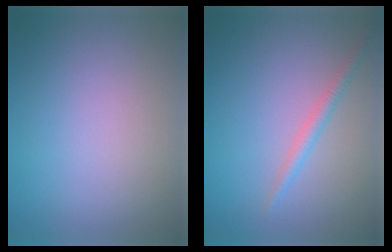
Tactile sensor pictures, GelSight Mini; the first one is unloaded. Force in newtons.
{"total": 1.5, "press": 1.5, "slide": 0.1}